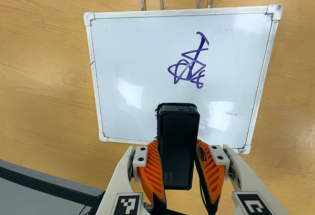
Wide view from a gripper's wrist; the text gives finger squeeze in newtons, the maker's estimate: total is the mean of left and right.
{"total": 8.9, "left": 6.6, "right": 11.2}